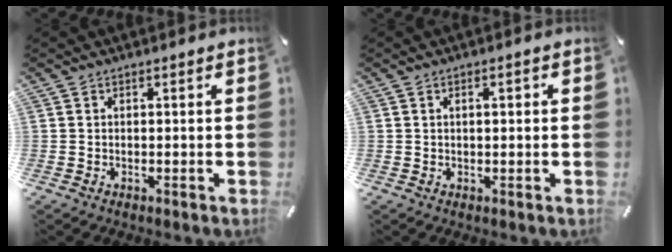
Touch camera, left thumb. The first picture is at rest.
{"total": 2.0, "force": [0.3, 0.9, 1.8], "torque": [-0.026, 0.005, 0.001]}